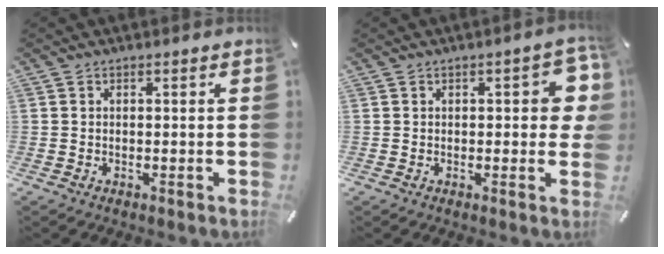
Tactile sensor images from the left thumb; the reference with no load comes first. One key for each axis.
{"total": 7.2, "fx": 0.8, "fy": 3.1, "fz": 6.4, "tx": -0.068, "ty": -0.007, "tz": 0.007}